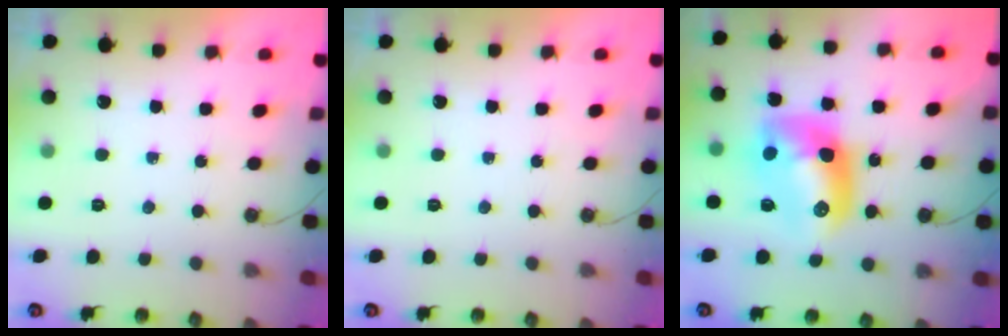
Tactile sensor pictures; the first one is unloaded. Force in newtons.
{"total": 0.0}
{"total": 14.0, "press": 14.0, "slide": 1.3}